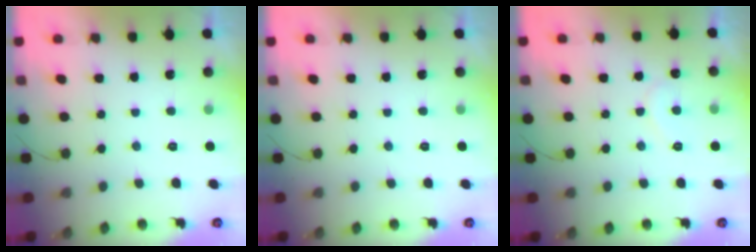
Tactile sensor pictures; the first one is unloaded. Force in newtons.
{"total": 0.0}
{"total": 6.0, "press": 6.0, "slide": 0.4}